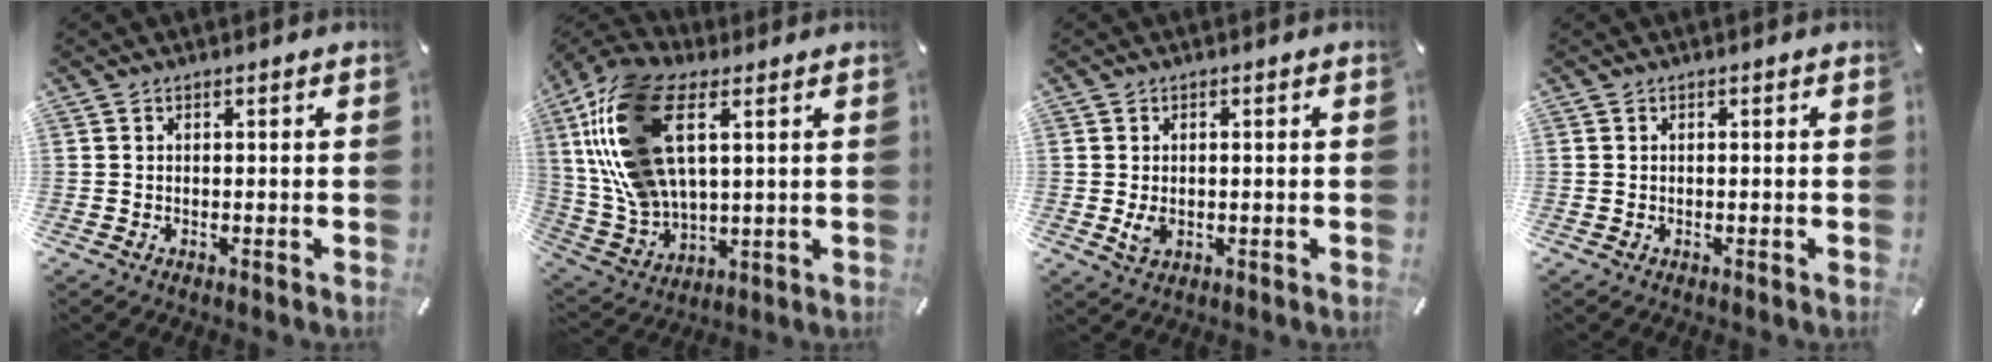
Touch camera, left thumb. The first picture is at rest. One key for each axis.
{"total": 20.9, "fx": 7.1, "fy": 12.0, "fz": 15.6, "tx": -0.360, "ty": -0.012, "tz": 0.125}
{"total": 2.9, "fx": -0.3, "fy": 1.9, "fz": 2.2, "tx": -0.047, "ty": -0.005, "tz": -0.010}
{"total": 0.0}